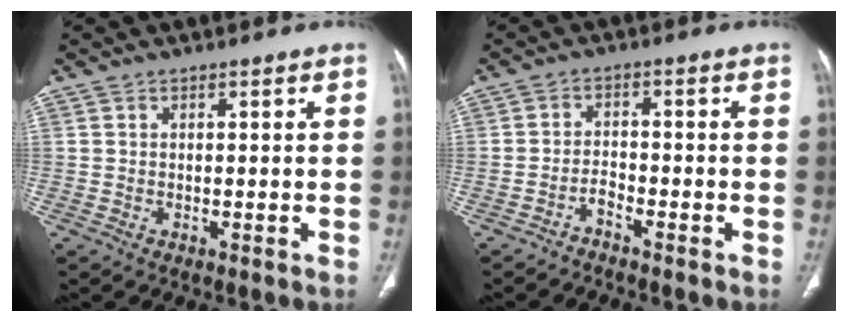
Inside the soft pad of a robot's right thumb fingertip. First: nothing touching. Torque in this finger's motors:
{"motor_torque": [-0.55, -0.37, -0.22, 0.26, 0.01]}